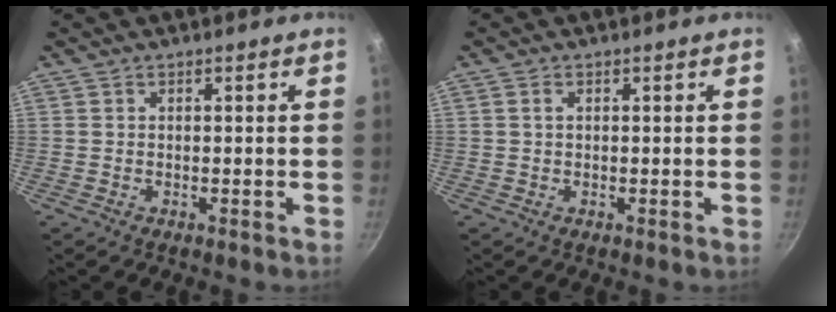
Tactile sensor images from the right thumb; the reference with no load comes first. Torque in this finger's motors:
{"motor_torque": [-0.02, -0.13, -0.31, -0.03, 0.07]}